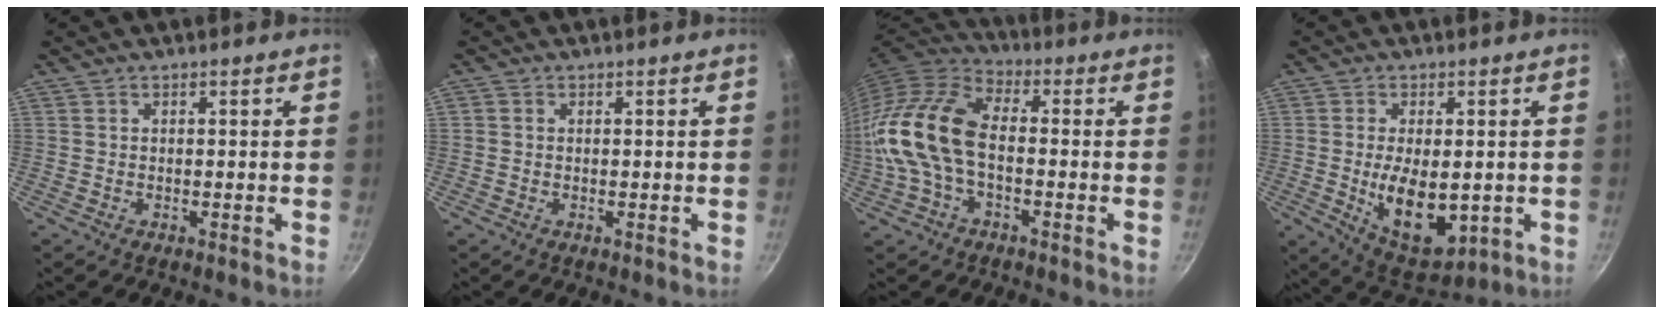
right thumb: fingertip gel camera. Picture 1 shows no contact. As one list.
[{"total": 0.8, "force": [0.1, 0.7, 0.3], "torque": [-0.006, 0.003, 0.000]}, {"total": 15.4, "force": [-1.9, 9.1, 12.3], "torque": [-0.240, 0.034, -0.051]}, {"total": 12.1, "force": [-1.3, 6.5, 10.1], "torque": [-0.148, -0.013, 0.000]}]